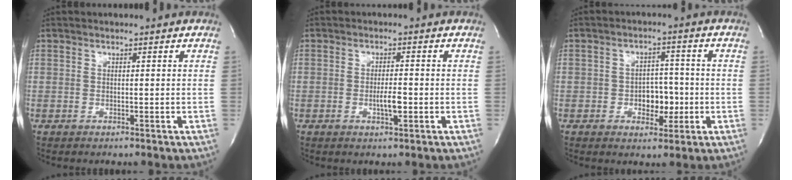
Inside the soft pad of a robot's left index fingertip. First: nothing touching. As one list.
[{"total": 2.8, "force": [-1.0, 0.5, 2.6], "torque": [-0.052, -0.005, -0.014]}, {"total": 5.0, "force": [-1.3, 3.2, 3.6], "torque": [-0.049, 0.005, -0.017]}]